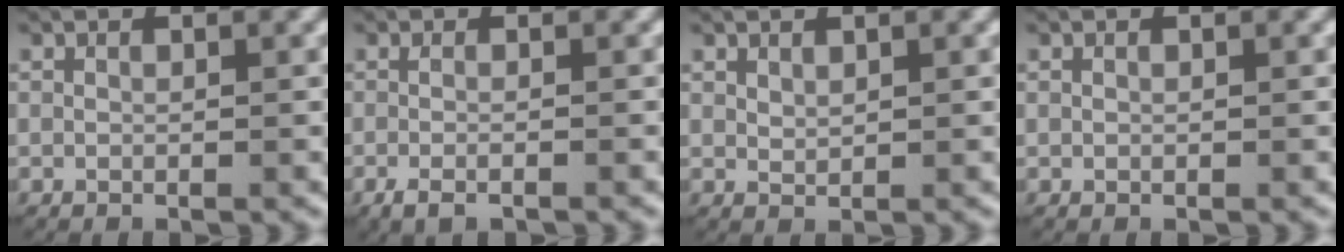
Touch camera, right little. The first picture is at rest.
{"total": 2.0, "force": [-1.4, 0.4, 1.3], "torque": [-0.035, -0.006, -0.021]}
{"total": 1.0, "force": [0.8, 0.5, 0.3], "torque": [-0.007, -0.003, 0.021]}
{"total": 0.0}